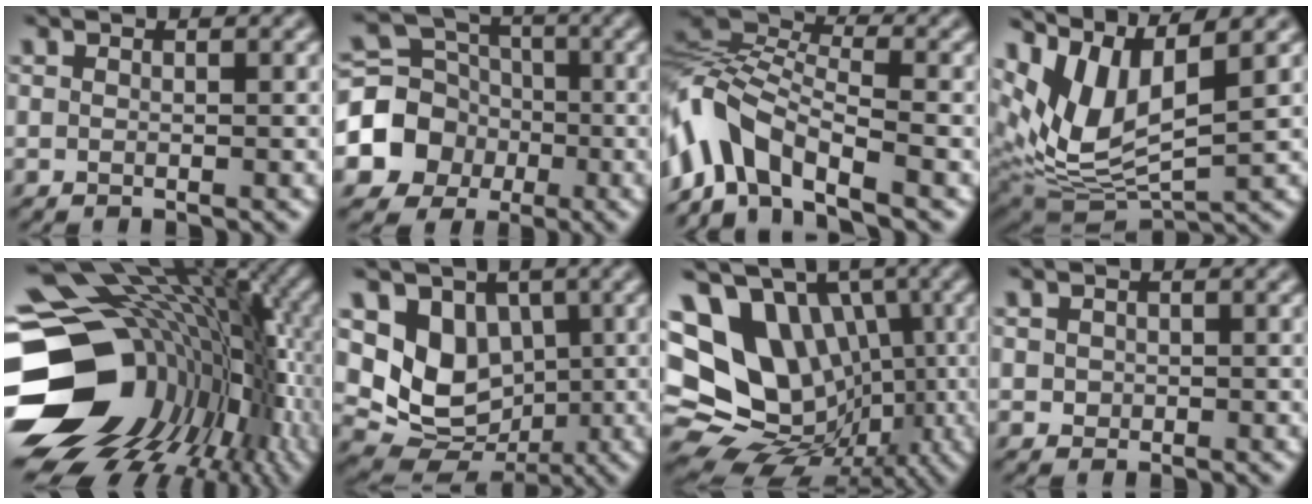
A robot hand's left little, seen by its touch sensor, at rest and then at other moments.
{"total": 6.2, "force": [-2.0, 5.4, 2.2], "torque": [-0.034, 0.004, -0.051]}
{"total": 7.8, "force": [-4.2, 3.4, 5.6], "torque": [-0.106, 0.017, -0.099]}
{"total": 8.3, "force": [3.3, 3.5, 6.7], "torque": [-0.150, -0.001, 0.065]}
{"total": 20.3, "force": [-3.1, 15.1, 13.2], "torque": [-0.249, -0.029, -0.018]}
{"total": 6.9, "force": [1.0, 5.6, 3.8], "torque": [-0.068, -0.024, 0.016]}
{"total": 18.0, "force": [1.4, 14.6, 10.4], "torque": [-0.202, 0.026, 0.028]}
{"total": 0.7, "force": [0.0, 0.7, 0.1], "torque": [-0.002, -0.003, 0.003]}